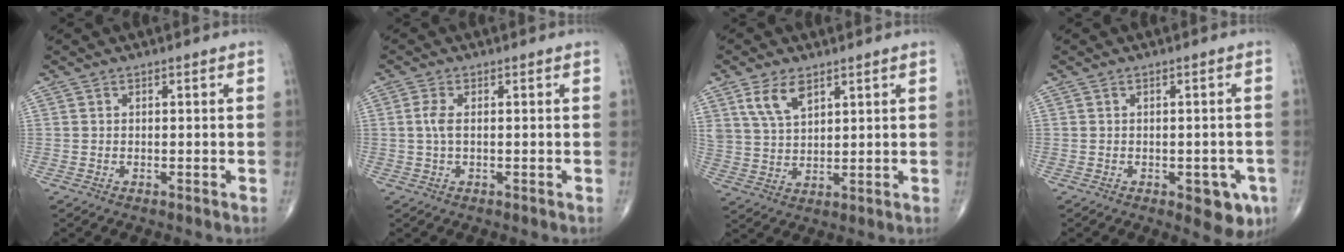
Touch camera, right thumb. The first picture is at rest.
{"total": 2.5, "force": [0.2, 1.1, 2.3], "torque": [-0.057, 0.004, 0.003]}
{"total": 6.8, "force": [3.9, 3.5, 4.3], "torque": [-0.075, -0.017, 0.084]}
{"total": 6.2, "force": [-2.5, 2.9, 4.9], "torque": [-0.029, 0.000, -0.026]}